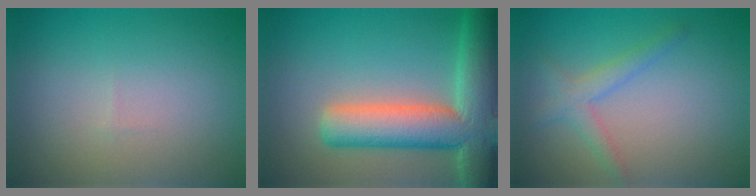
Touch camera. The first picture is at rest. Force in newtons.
{"total": 10.2, "press": 10.2, "slide": 0.8}
{"total": 2.2, "press": 2.2, "slide": 0.1}